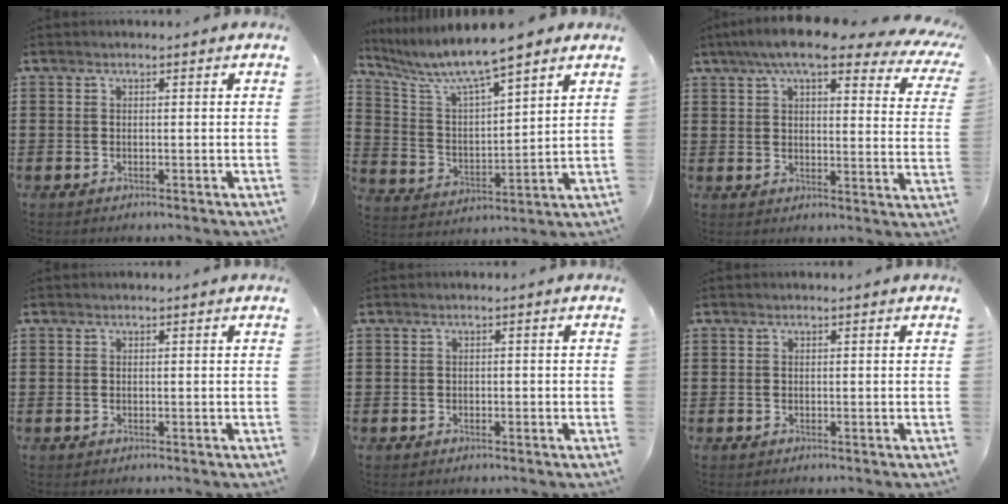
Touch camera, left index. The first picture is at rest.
{"total": 7.6, "force": [6.6, 0.5, 3.7], "torque": [-0.101, -0.037, 0.109]}
{"total": 9.3, "force": [7.1, 1.6, 5.9], "torque": [-0.119, -0.022, 0.122]}
{"total": 0.0}
{"total": 0.7, "force": [-0.5, 0.4, 0.2], "torque": [-0.008, 0.000, -0.010]}
{"total": 0.0}